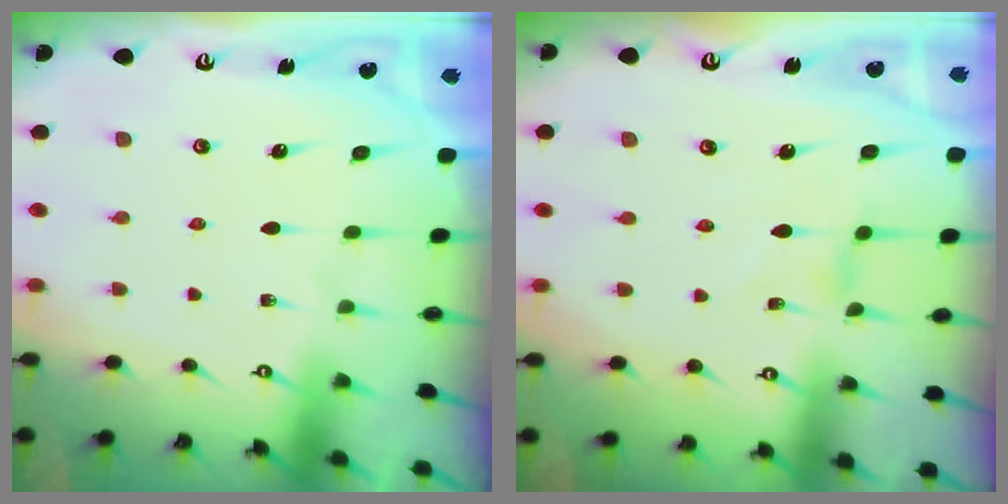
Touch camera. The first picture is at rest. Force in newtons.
{"total": 0.0}